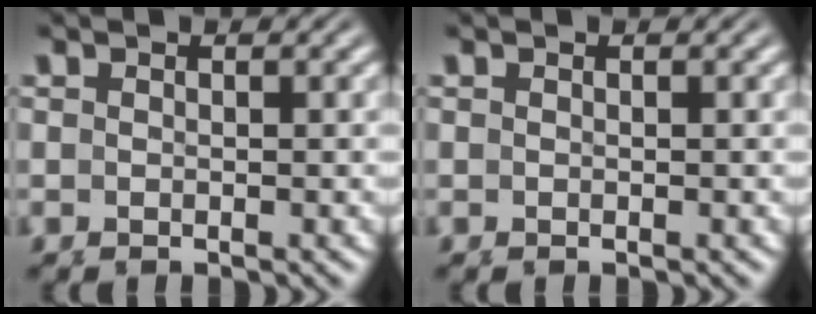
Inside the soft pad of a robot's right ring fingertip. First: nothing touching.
{"total": 0.0}